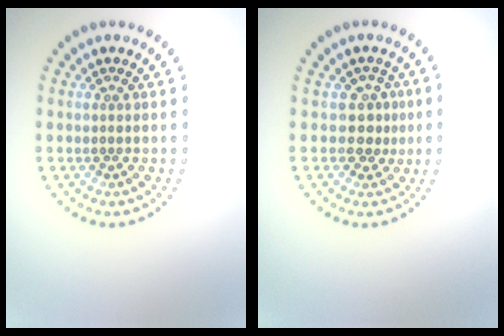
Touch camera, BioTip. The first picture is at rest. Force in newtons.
{"total": 2.0, "press": 1.6, "slide": 1.3}